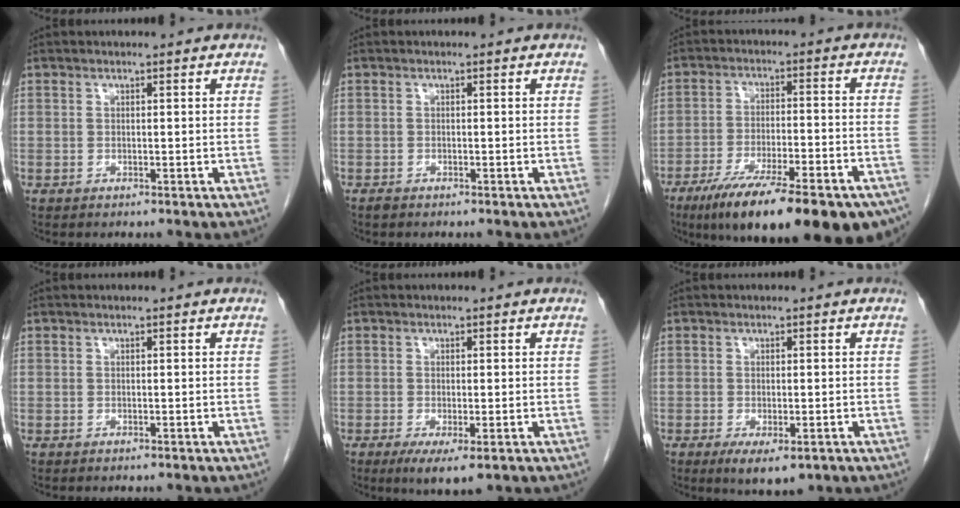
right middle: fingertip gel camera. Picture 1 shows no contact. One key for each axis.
{"total": 0.6, "fx": -0.5, "fy": 0.2, "fz": 0.2, "tx": -0.009, "ty": -0.001, "tz": -0.010}
{"total": 24.8, "fx": -18.0, "fy": 5.1, "fz": 16.4, "tx": -0.191, "ty": -0.019, "tz": -0.257}
{"total": 0.0}
{"total": 4.7, "fx": -2.3, "fy": 1.1, "fz": 4.0, "tx": -0.061, "ty": -0.013, "tz": -0.030}
{"total": 4.8, "fx": -2.4, "fy": 1.8, "fz": 3.8, "tx": -0.054, "ty": -0.010, "tz": -0.028}